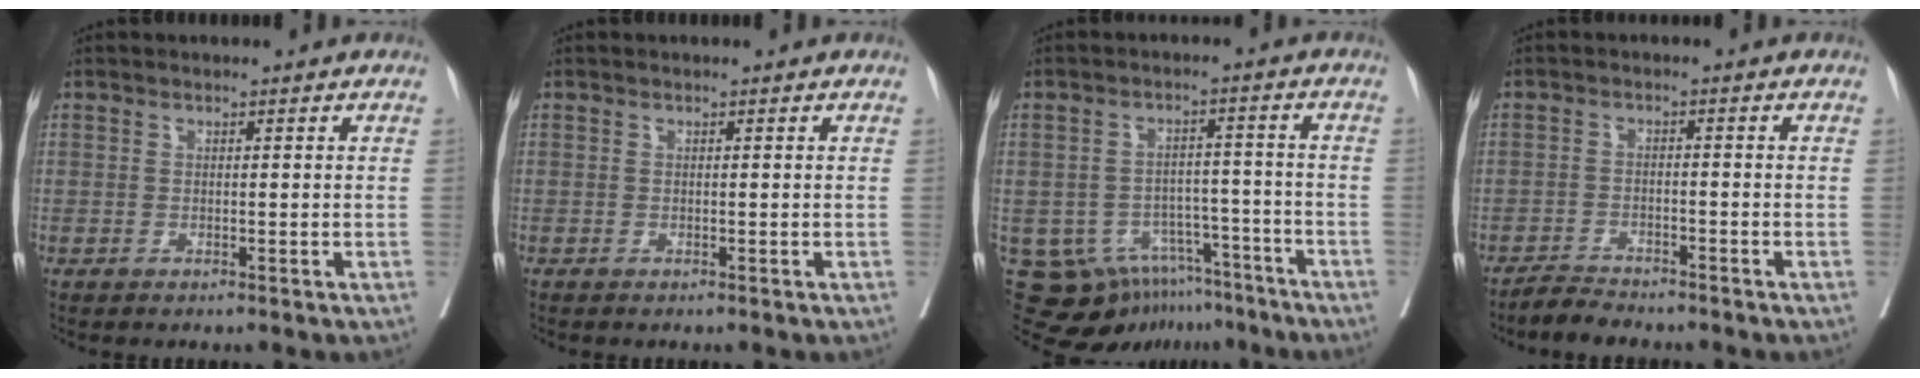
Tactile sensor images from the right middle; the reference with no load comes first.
{"total": 0.0}
{"total": 11.9, "force": [-8.1, 8.0, 3.4], "torque": [-0.047, 0.034, -0.105]}
{"total": 2.9, "force": [-2.9, 0.4, 0.3], "torque": [-0.008, -0.009, -0.053]}